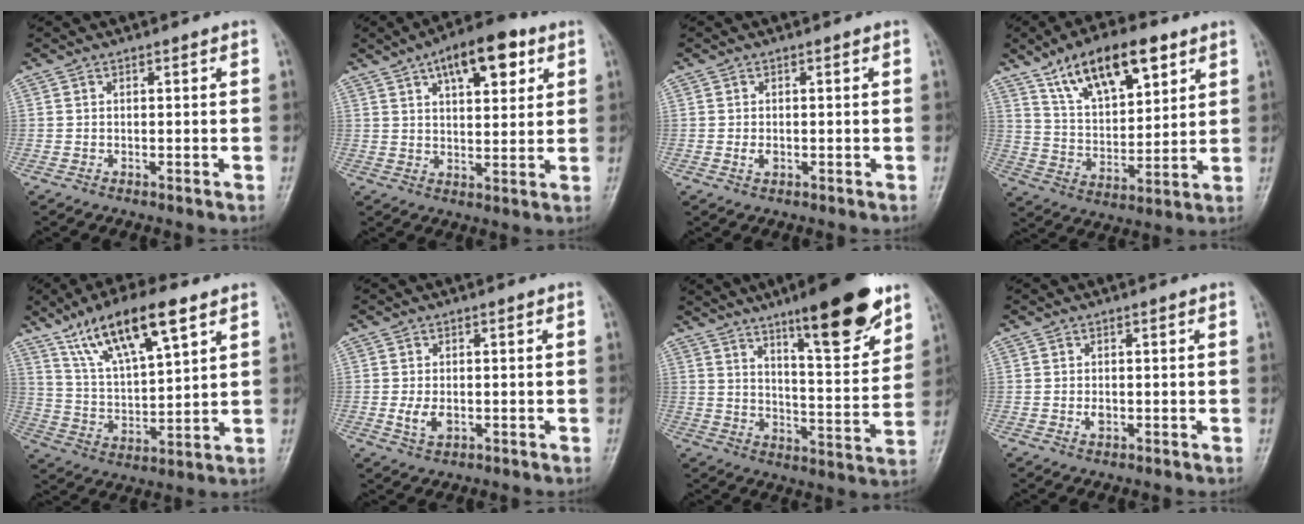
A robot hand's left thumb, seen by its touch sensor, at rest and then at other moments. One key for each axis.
{"total": 12.6, "fx": 6.1, "fy": 5.4, "fz": 9.6, "tx": -0.116, "ty": -0.009, "tz": 0.088}
{"total": 1.6, "fx": -0.2, "fy": 0.9, "fz": 1.2, "tx": -0.020, "ty": -0.002, "tz": -0.004}
{"total": 16.5, "fx": 9.5, "fy": 7.2, "fz": 11.4, "tx": -0.156, "ty": -0.036, "tz": 0.169}
{"total": 16.2, "fx": 9.5, "fy": 5.0, "fz": 12.1, "tx": -0.199, "ty": -0.029, "tz": 0.180}
{"total": 3.5, "fx": -0.5, "fy": 2.0, "fz": 2.7, "tx": -0.053, "ty": -0.006, "tz": -0.007}
{"total": 17.7, "fx": 11.2, "fy": 3.8, "fz": 13.1, "tx": -0.163, "ty": -0.067, "tz": 0.175}
{"total": 1.5, "fx": -0.1, "fy": 0.9, "fz": 1.2, "tx": -0.017, "ty": -0.001, "tz": -0.002}